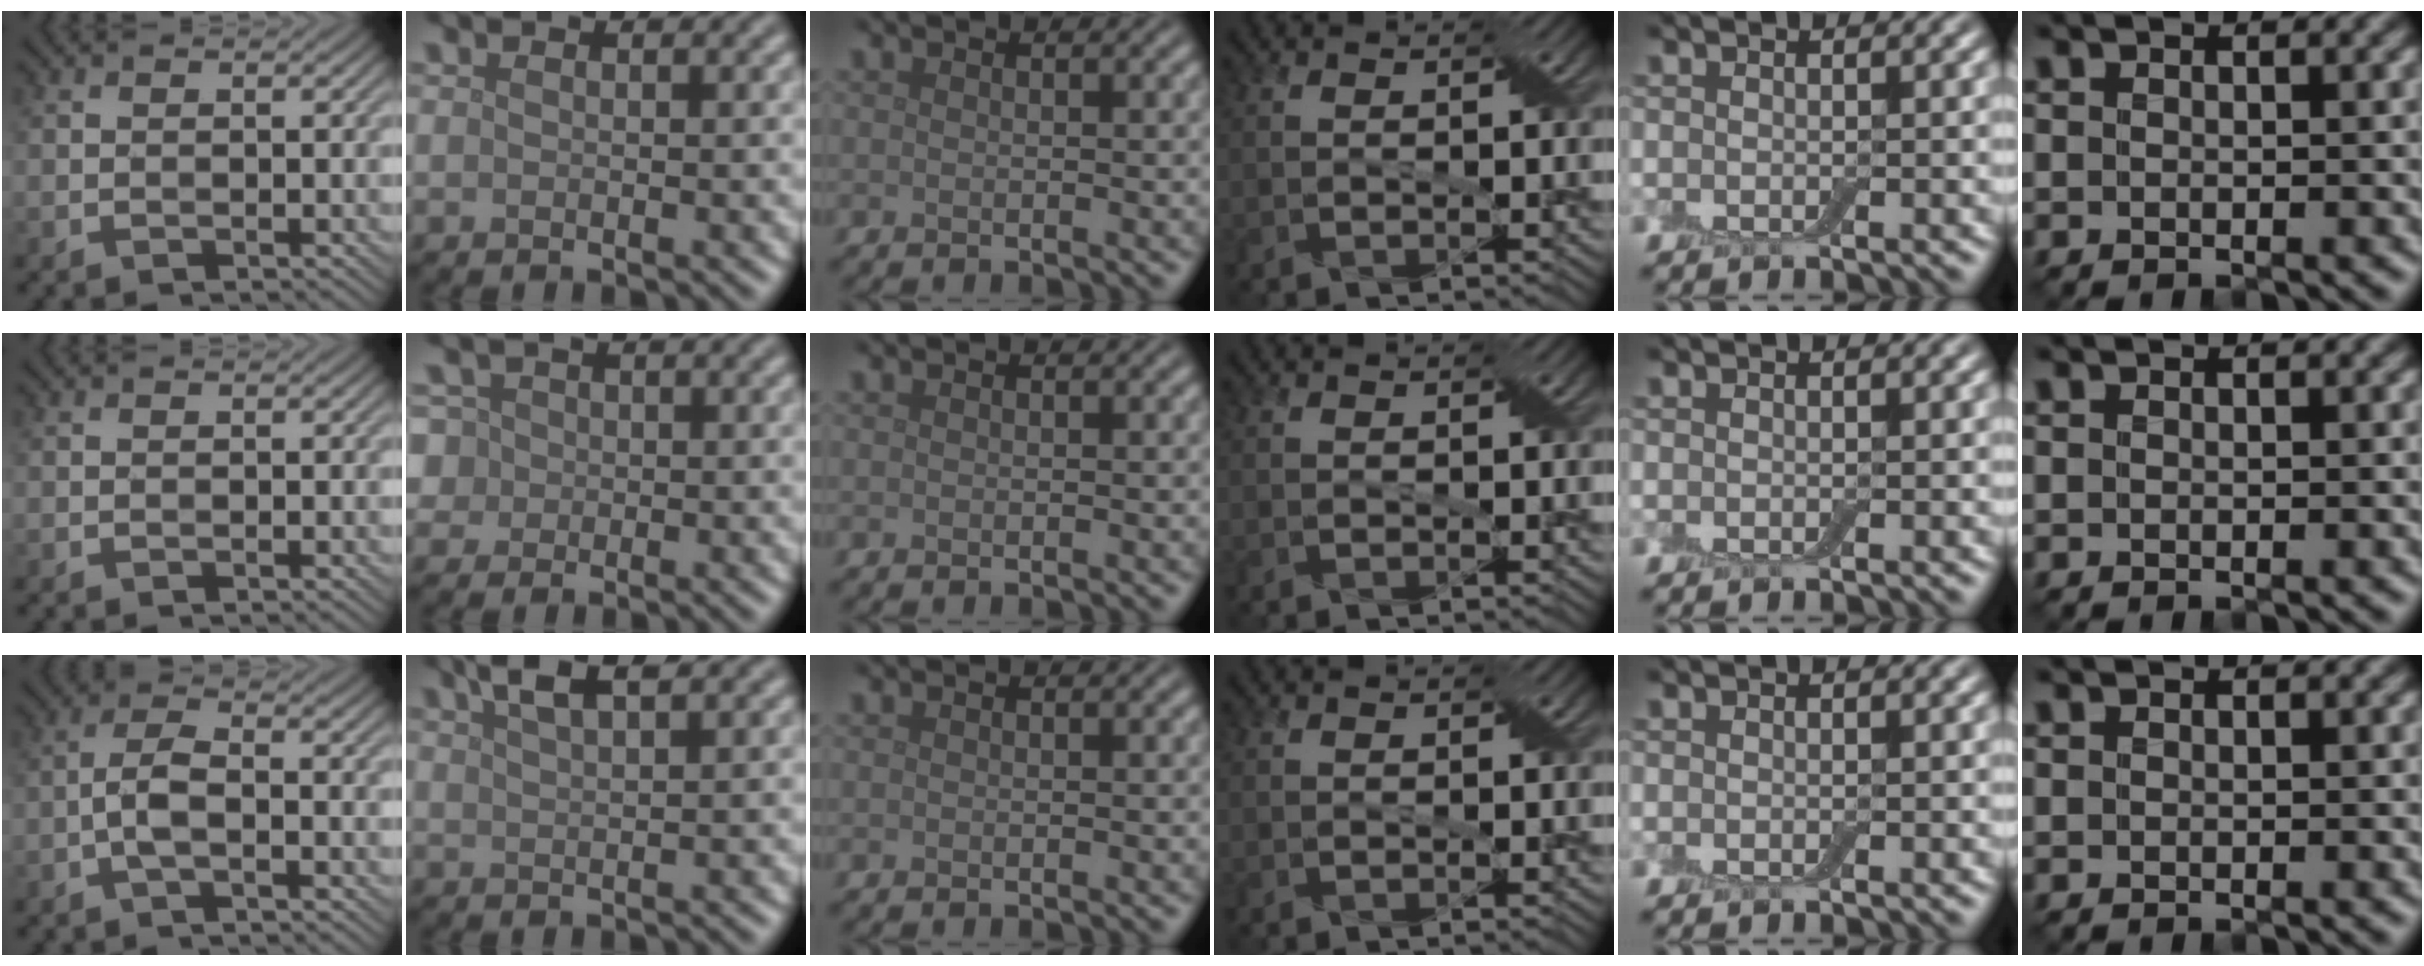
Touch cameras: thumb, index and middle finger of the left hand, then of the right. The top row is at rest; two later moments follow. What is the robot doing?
{"motion": "shake", "object": "box of matches"}